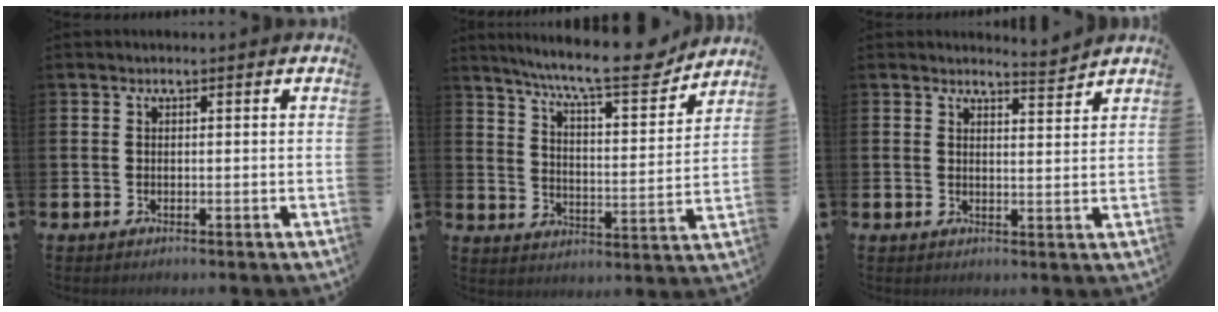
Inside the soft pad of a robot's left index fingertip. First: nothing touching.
{"total": 10.8, "force": [9.4, 1.1, 5.3], "torque": [-0.113, -0.057, 0.156]}
{"total": 2.0, "force": [2.0, 0.0, 0.0], "torque": [0.006, -0.012, 0.035]}